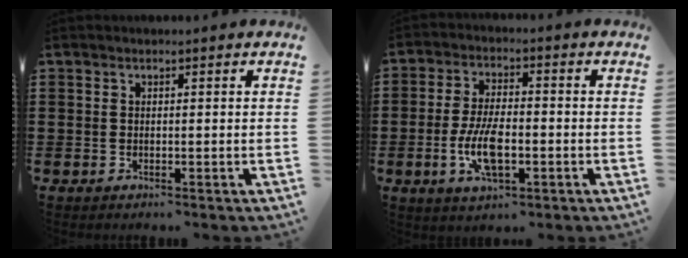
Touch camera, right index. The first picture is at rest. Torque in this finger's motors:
{"motor_torque": [2.14, 0.00, 1.05, 0.16]}